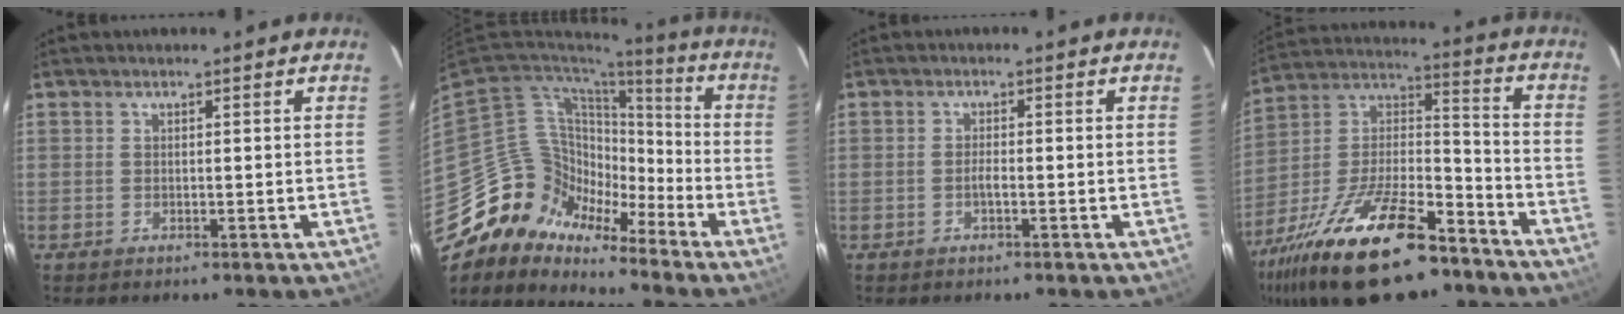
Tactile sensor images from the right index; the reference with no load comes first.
{"total": 13.0, "force": [-10.7, 7.2, 1.3], "torque": [-0.029, 0.041, -0.207]}
{"total": 1.4, "force": [-0.7, 0.2, 1.2], "torque": [-0.025, 0.002, -0.014]}
{"total": 27.8, "force": [-18.4, 10.3, 18.1], "torque": [-0.350, -0.014, -0.300]}